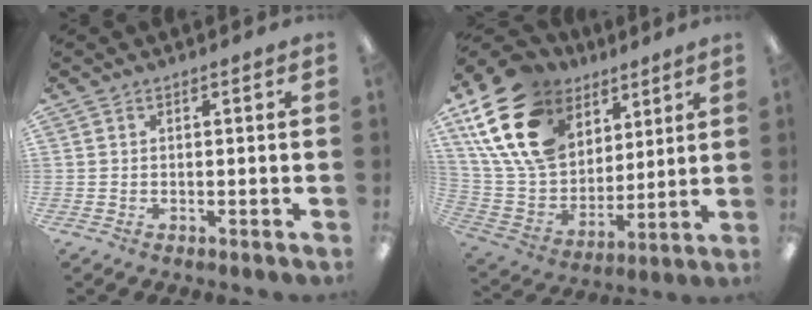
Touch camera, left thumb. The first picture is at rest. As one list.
[{"total": 22.5, "force": [11.1, 15.3, 12.3], "torque": [-0.259, -0.037, 0.208]}]